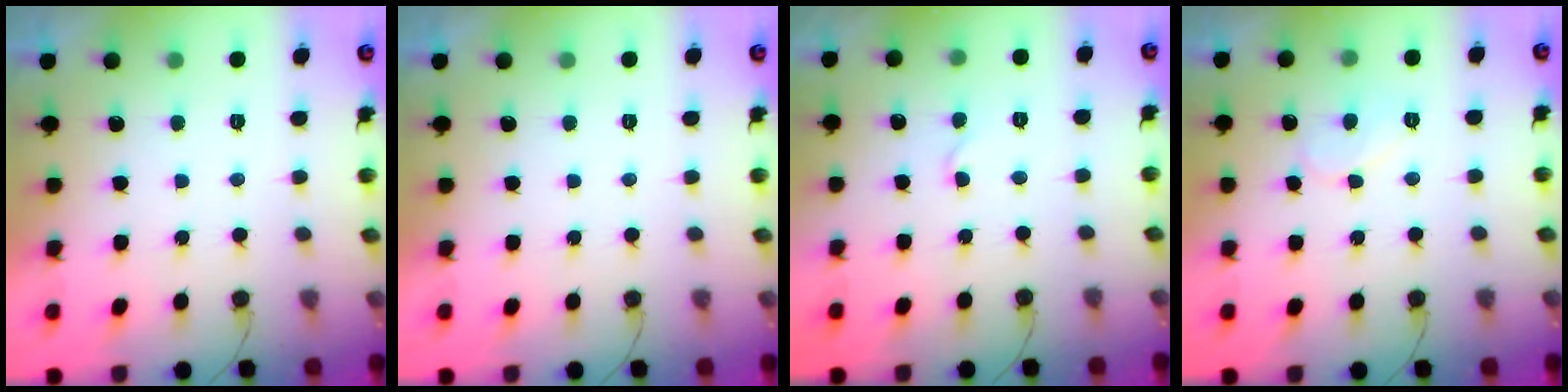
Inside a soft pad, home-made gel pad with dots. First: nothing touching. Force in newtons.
{"total": 0.0}
{"total": 2.7, "press": 2.7, "slide": 0.3}
{"total": 5.2, "press": 5.2, "slide": 0.1}